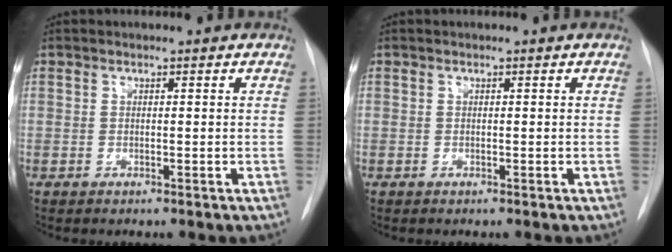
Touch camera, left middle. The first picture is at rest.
{"total": 0.0}